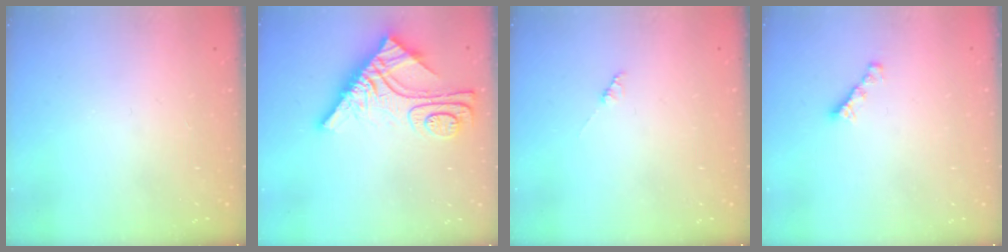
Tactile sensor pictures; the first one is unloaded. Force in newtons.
{"total": 12.6, "press": 12.5, "slide": 1.2}
{"total": 1.4, "press": 1.4, "slide": 0.2}
{"total": 3.0, "press": 3.0, "slide": 0.1}